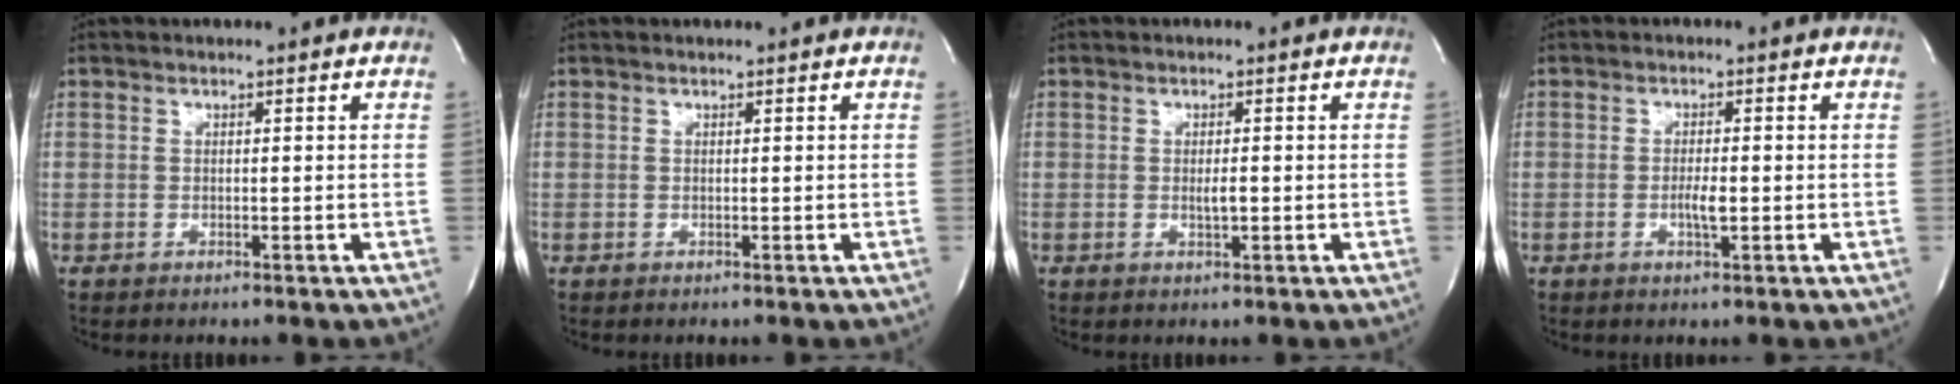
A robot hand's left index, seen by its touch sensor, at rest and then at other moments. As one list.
[{"total": 0.0}, {"total": 1.5, "force": [-0.2, 0.3, 1.4], "torque": [-0.028, -0.002, -0.002]}, {"total": 2.4, "force": [-0.6, 0.3, 2.3], "torque": [-0.045, -0.002, -0.010]}]